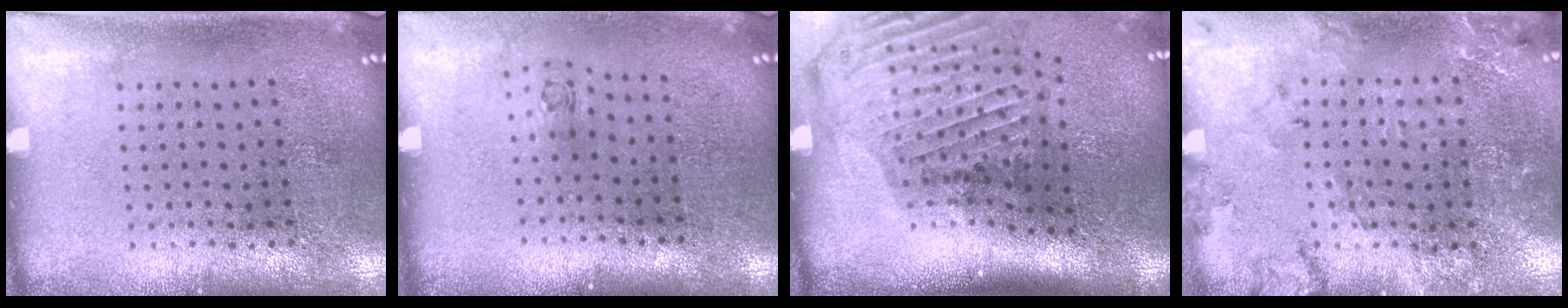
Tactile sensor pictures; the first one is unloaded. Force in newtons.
{"total": 0.6, "press": 0.3, "slide": 0.5}
{"total": 2.9, "press": 2.1, "slide": 2.0}
{"total": 1.8, "press": 1.7, "slide": 0.4}